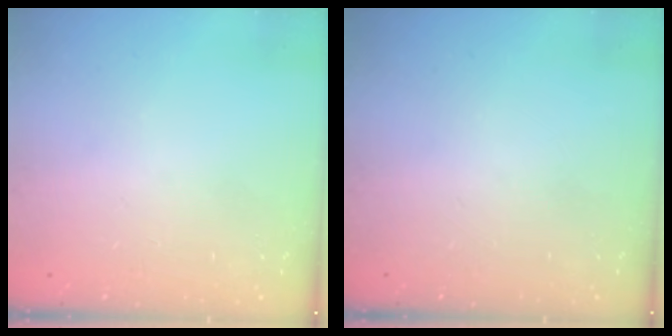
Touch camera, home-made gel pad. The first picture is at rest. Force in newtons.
{"total": 0.0}